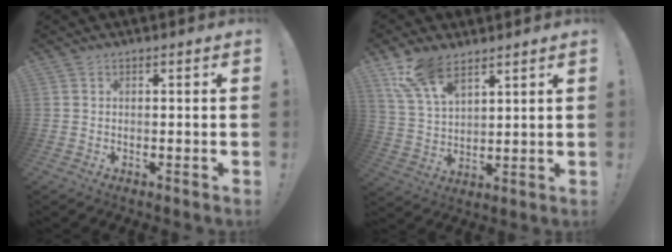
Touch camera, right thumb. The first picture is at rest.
{"total": 11.9, "force": [8.6, 5.4, 6.2], "torque": [-0.121, -0.040, 0.166]}